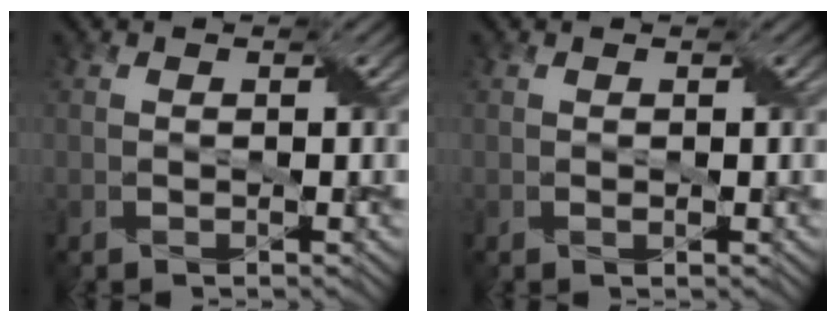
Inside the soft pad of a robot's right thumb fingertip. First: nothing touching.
{"total": 0.0}